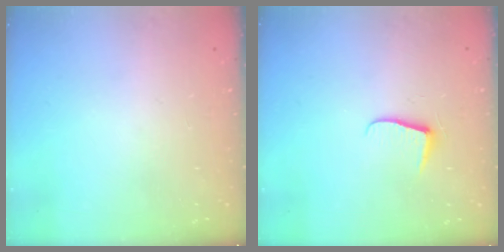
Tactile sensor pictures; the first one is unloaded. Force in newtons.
{"total": 5.9, "press": 5.9, "slide": 0.6}